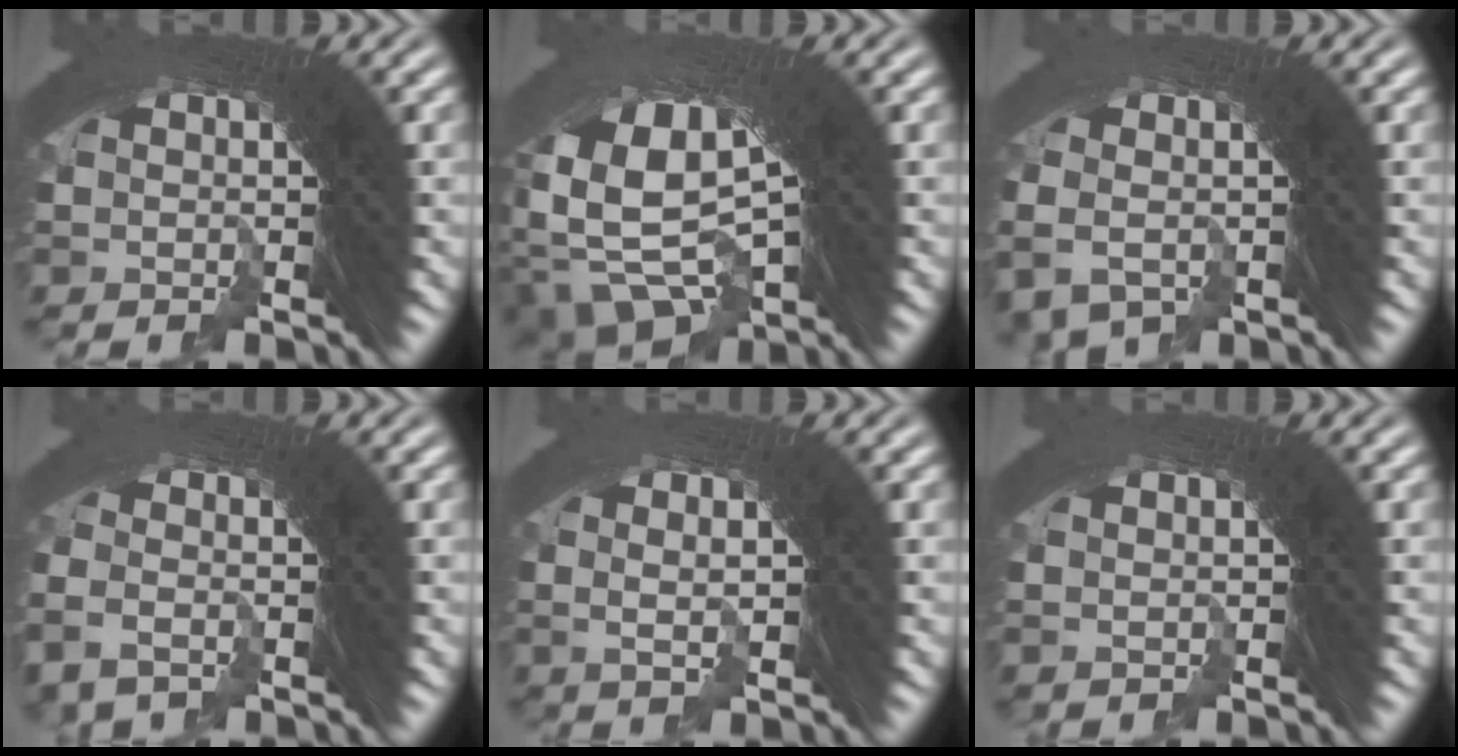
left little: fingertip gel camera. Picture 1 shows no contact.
{"total": 15.6, "force": [-4.0, 12.1, 9.1], "torque": [-0.223, -0.067, -0.050]}
{"total": 4.2, "force": [0.2, 3.6, 2.1], "torque": [-0.044, 0.009, -0.002]}
{"total": 2.4, "force": [-1.7, 1.7, 0.5], "torque": [-0.016, -0.009, -0.028]}
{"total": 5.1, "force": [0.3, 4.0, 3.1], "torque": [-0.060, 0.007, -0.005]}
{"total": 1.1, "force": [0.5, 0.6, 0.8], "torque": [-0.016, 0.006, 0.007]}